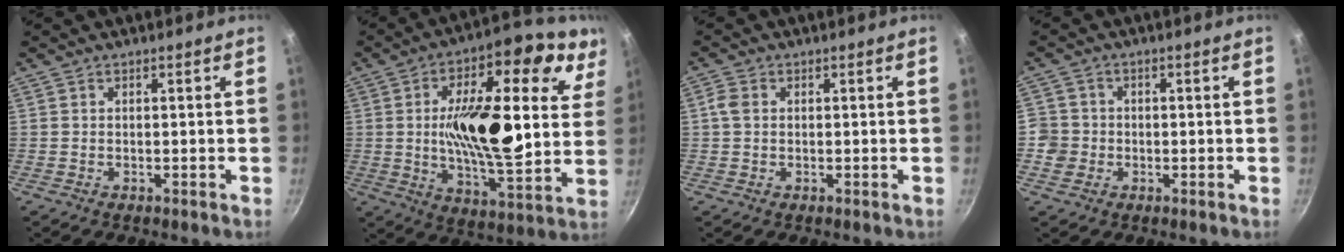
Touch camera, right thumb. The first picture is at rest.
{"total": 26.1, "force": [7.1, 11.8, 22.2], "torque": [-0.344, -0.033, 0.100]}
{"total": 2.4, "force": [0.3, 1.8, 1.6], "torque": [-0.032, 0.005, 0.004]}
{"total": 4.2, "force": [-1.1, 3.9, 0.9], "torque": [0.006, 0.016, -0.023]}